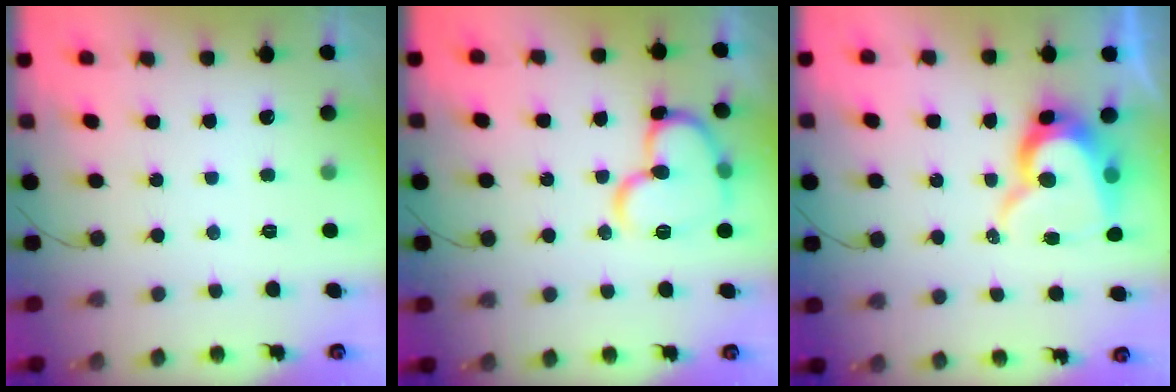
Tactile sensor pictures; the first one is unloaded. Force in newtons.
{"total": 15.7, "press": 15.6, "slide": 1.9}
{"total": 12.7, "press": 12.7, "slide": 1.2}